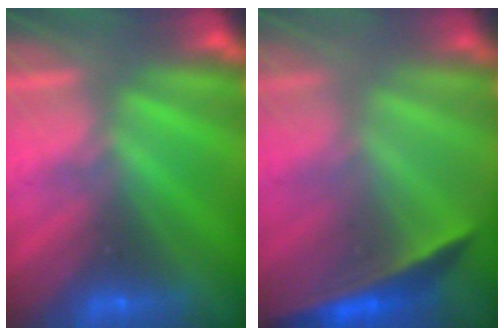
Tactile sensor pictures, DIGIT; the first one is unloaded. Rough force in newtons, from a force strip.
{"total": 1.7}